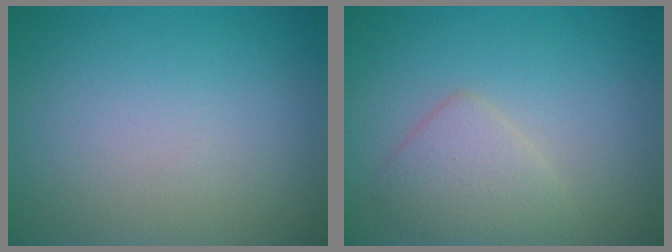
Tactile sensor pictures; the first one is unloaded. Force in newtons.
{"total": 2.7, "press": 2.7, "slide": 0.2}